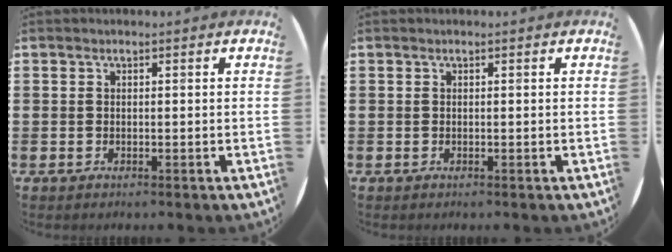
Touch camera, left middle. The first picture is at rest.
{"total": 0.0}